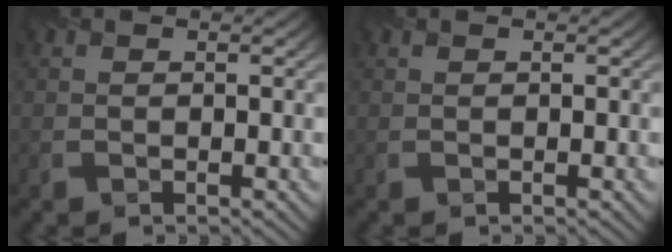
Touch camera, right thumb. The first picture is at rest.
{"total": 0.0}